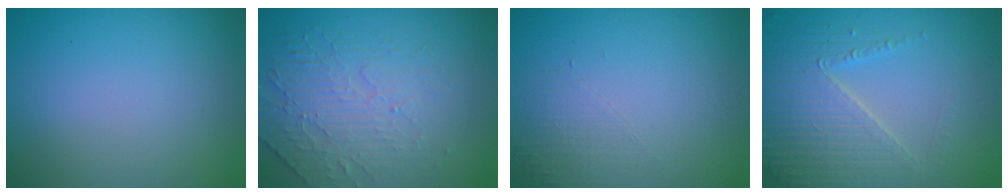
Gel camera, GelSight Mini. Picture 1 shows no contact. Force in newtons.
{"total": 4.6, "press": 3.3, "slide": 3.1}
{"total": 1.4, "press": 0.2, "slide": 1.4}
{"total": 4.4, "press": 4.3, "slide": 1.0}